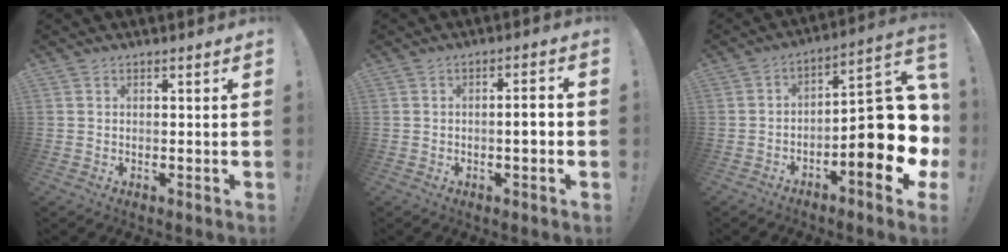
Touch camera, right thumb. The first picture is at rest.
{"total": 3.9, "force": [-1.1, 0.5, 3.8], "torque": [-0.065, 0.006, -0.022]}
{"total": 18.4, "force": [-4.6, 6.2, 16.7], "torque": [-0.221, 0.024, -0.064]}